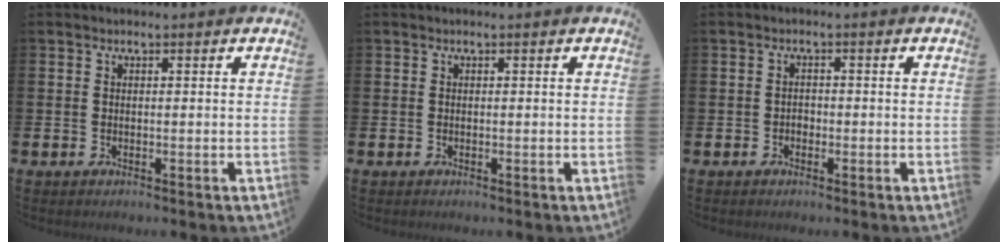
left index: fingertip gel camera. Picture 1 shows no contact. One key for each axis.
{"total": 0.0}
{"total": 1.1, "fx": -0.6, "fy": 0.9, "fz": 0.3, "tx": -0.007, "ty": 0.003, "tz": -0.013}